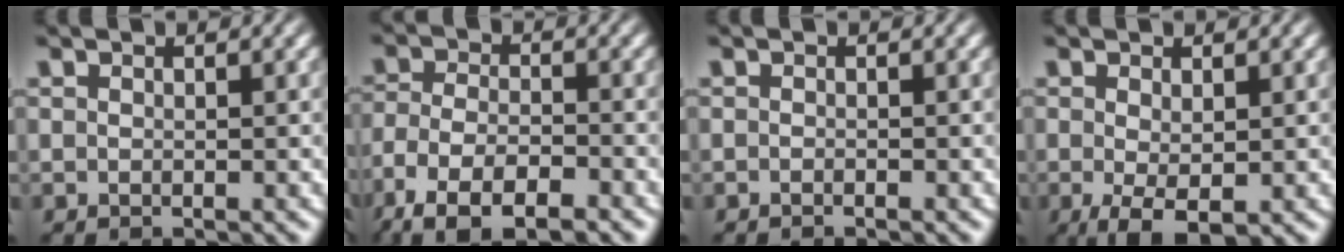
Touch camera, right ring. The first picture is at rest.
{"total": 7.9, "force": [-4.4, 4.5, 4.8], "torque": [-0.106, -0.037, -0.054]}
{"total": 0.7, "force": [-0.6, -0.1, 0.1], "torque": [-0.003, -0.003, -0.011]}
{"total": 4.0, "force": [-2.2, 1.6, 3.0], "torque": [-0.056, -0.033, -0.016]}